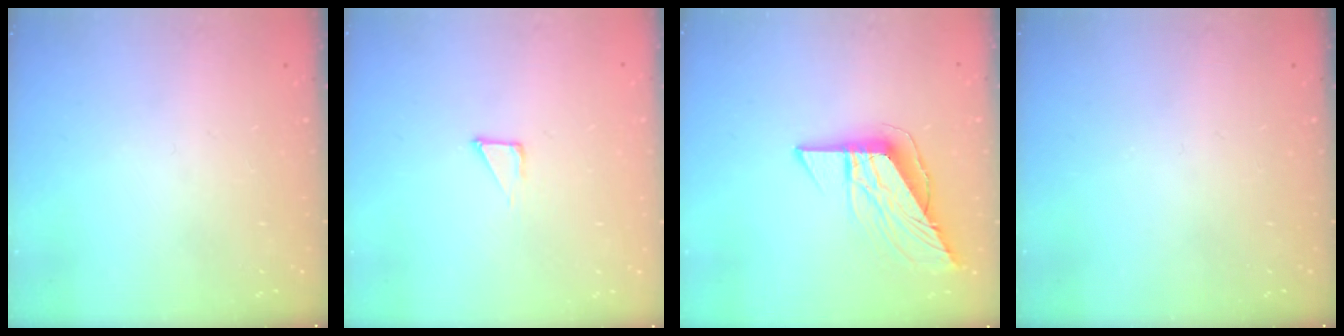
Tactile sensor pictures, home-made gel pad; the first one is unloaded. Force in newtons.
{"total": 2.3, "press": 2.3, "slide": 0.1}
{"total": 10.6, "press": 10.5, "slide": 1.1}
{"total": 0.0}